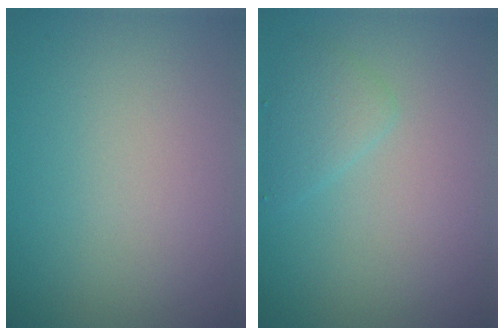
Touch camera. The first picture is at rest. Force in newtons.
{"total": 1.7, "press": 1.7, "slide": 0.0}